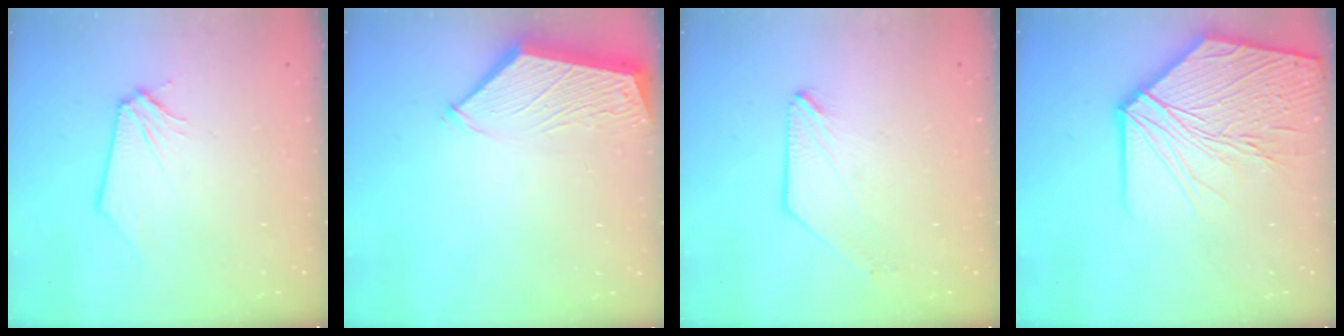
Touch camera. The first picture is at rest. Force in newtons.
{"total": 3.4, "press": 3.3, "slide": 0.5}
{"total": 0.7, "press": 0.7, "slide": 0.1}
{"total": 18.7, "press": 18.4, "slide": 3.3}